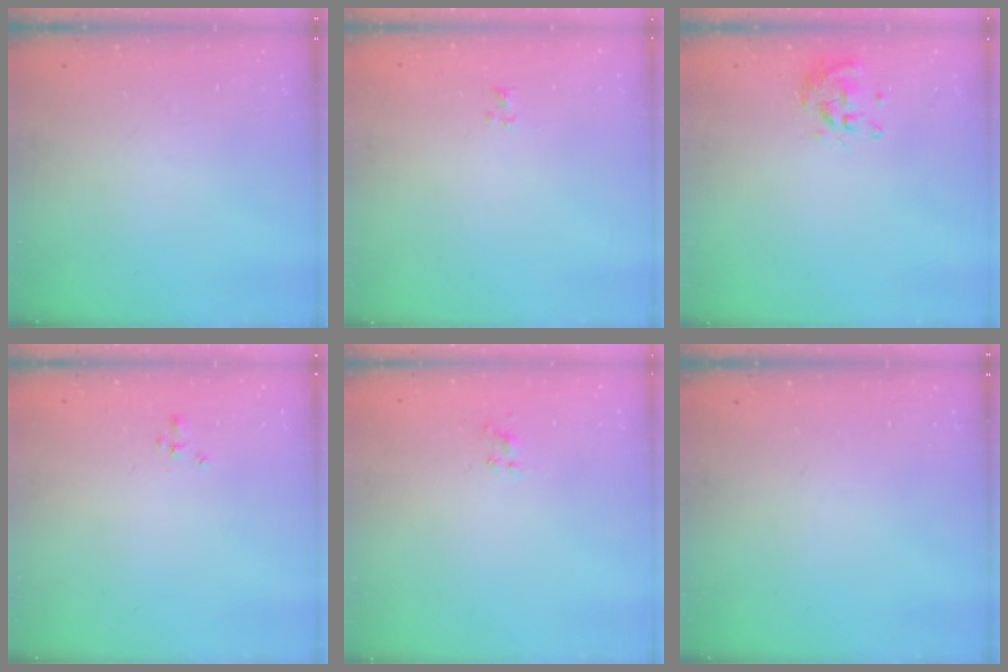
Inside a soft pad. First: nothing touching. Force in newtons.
{"total": 1.1, "press": 0.9, "slide": 0.6}
{"total": 0.6, "press": 0.6, "slide": 0.2}
{"total": 2.4, "press": 2.3, "slide": 0.6}
{"total": 1.5, "press": 1.3, "slide": 0.8}
{"total": 0.0}